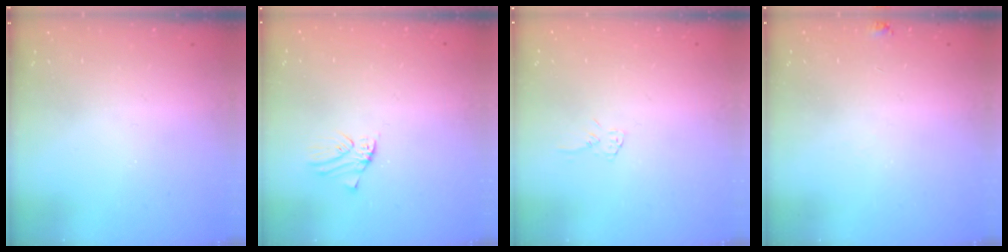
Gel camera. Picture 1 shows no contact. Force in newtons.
{"total": 0.5, "press": 0.5, "slide": 0.1}
{"total": 4.7, "press": 4.7, "slide": 0.6}
{"total": 4.9, "press": 4.9, "slide": 0.4}